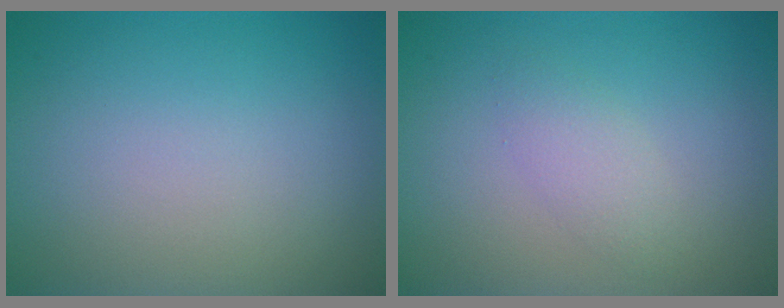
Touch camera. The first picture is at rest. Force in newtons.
{"total": 1.8, "press": 1.8, "slide": 0.0}